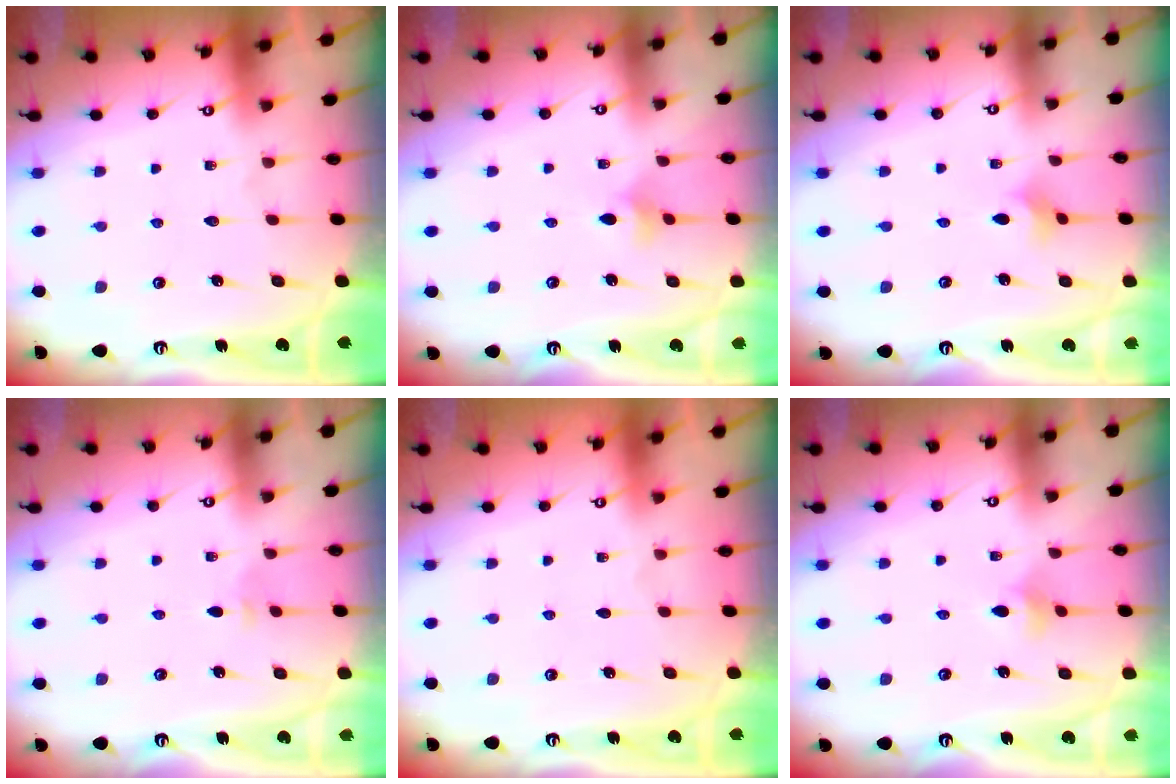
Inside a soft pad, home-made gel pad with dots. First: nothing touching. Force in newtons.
{"total": 4.0, "press": 3.9, "slide": 0.7}
{"total": 2.6, "press": 2.5, "slide": 0.5}
{"total": 2.8, "press": 2.7, "slide": 0.7}
{"total": 0.0}
{"total": 3.3, "press": 3.3, "slide": 0.8}